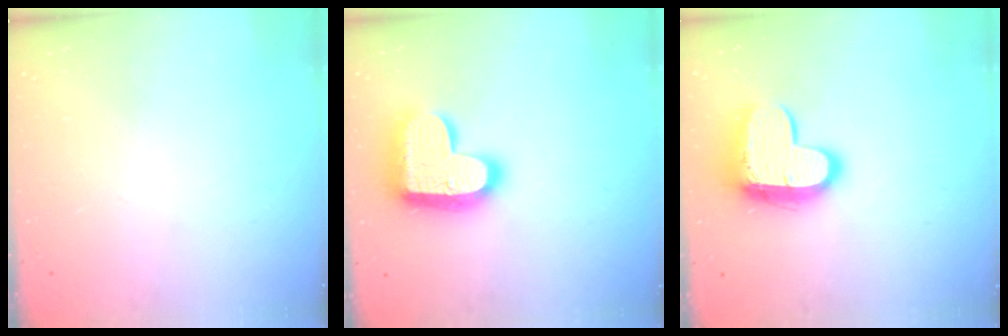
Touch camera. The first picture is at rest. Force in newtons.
{"total": 19.9, "press": 19.9, "slide": 1.3}
{"total": 14.4, "press": 14.4, "slide": 1.0}